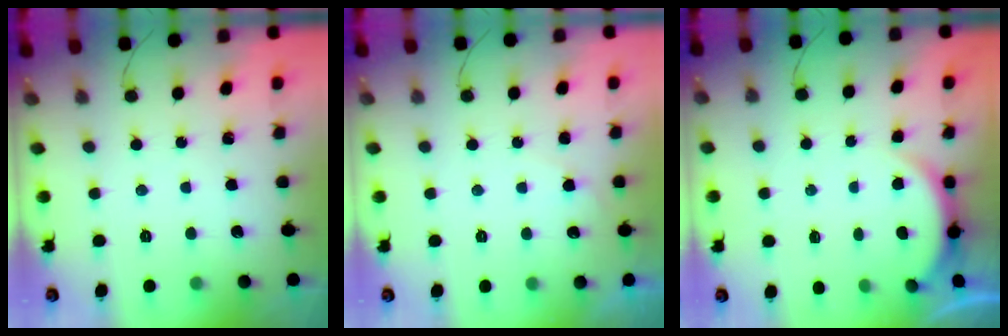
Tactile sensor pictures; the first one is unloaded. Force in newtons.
{"total": 4.3, "press": 4.2, "slide": 1.0}
{"total": 3.0, "press": 2.9, "slide": 0.6}